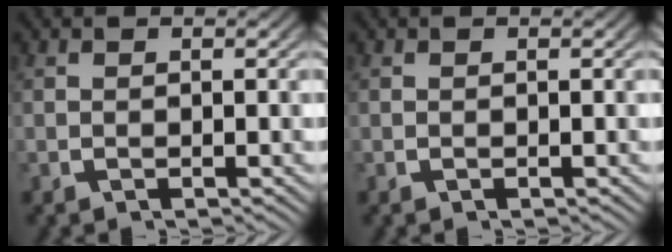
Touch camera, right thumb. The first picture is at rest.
{"total": 0.0}